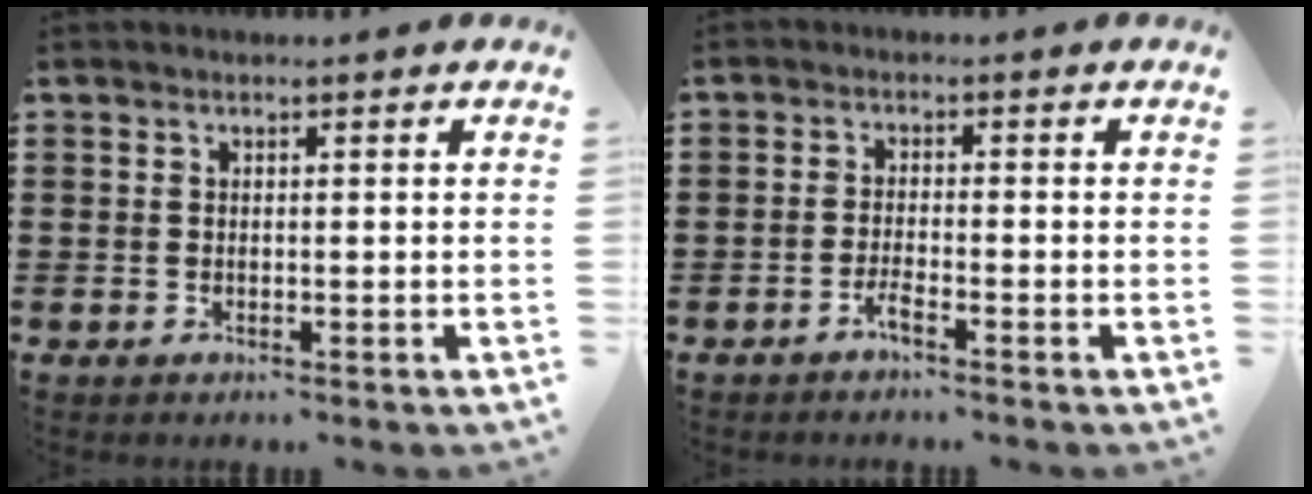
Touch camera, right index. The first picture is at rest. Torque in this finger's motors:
{"motor_torque": [2.14, 0.00, 0.06, -0.03]}